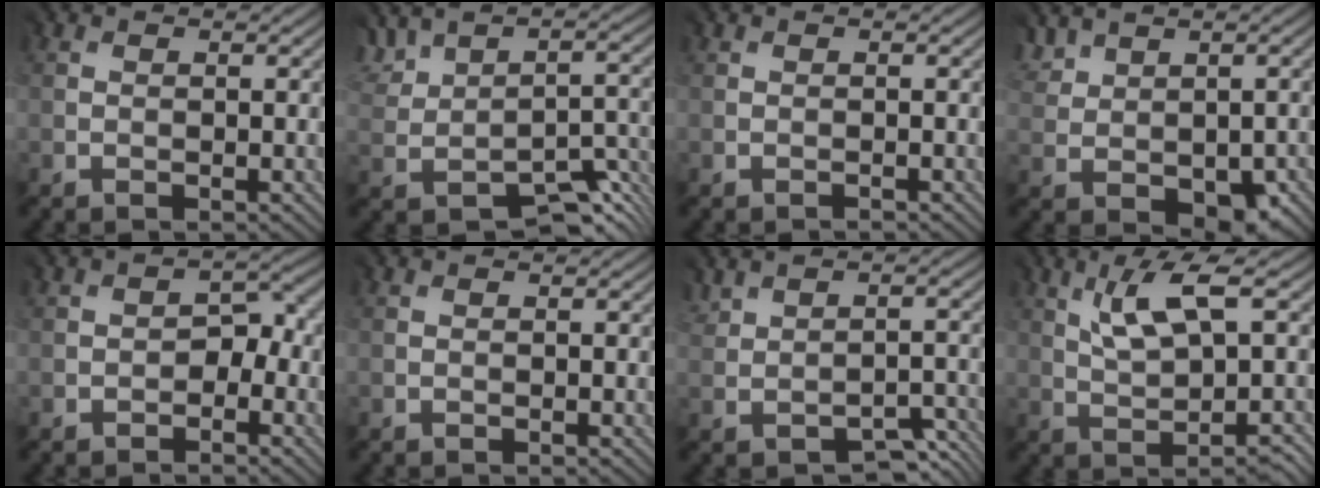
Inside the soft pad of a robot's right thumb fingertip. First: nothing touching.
{"total": 3.5, "force": [0.0, 2.8, 2.0], "torque": [-0.031, -0.008, 0.002]}
{"total": 0.9, "force": [-0.3, -0.5, -0.7], "torque": [0.014, 0.002, -0.007]}
{"total": 5.0, "force": [1.0, 4.0, 2.8], "torque": [-0.062, -0.011, 0.028]}
{"total": 2.5, "force": [-1.2, 1.9, 1.1], "torque": [-0.003, 0.001, -0.017]}
{"total": 0.0}
{"total": 2.3, "force": [-1.3, 1.8, 0.4], "torque": [0.001, -0.009, -0.014]}
{"total": 4.4, "force": [2.1, 0.8, 3.8], "torque": [-0.065, 0.012, 0.041]}